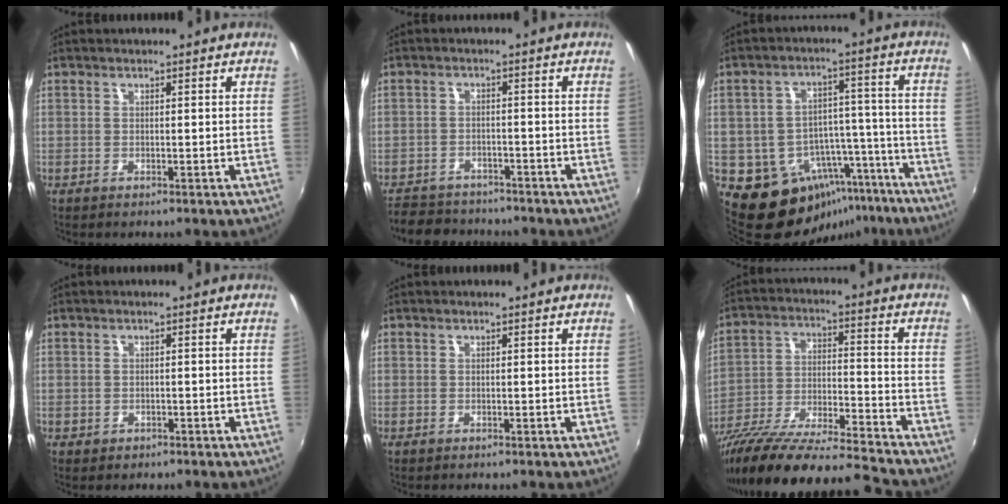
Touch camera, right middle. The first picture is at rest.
{"total": 9.0, "force": [-7.9, 3.8, 2.1], "torque": [-0.066, 0.004, -0.123]}
{"total": 14.3, "force": [-10.1, 9.4, 3.9], "torque": [-0.068, 0.046, -0.119]}
{"total": 1.2, "force": [-0.5, 1.1, 0.4], "torque": [-0.008, -0.002, -0.004]}
{"total": 0.0}
{"total": 22.6, "force": [-19.1, 2.1, 11.8], "torque": [-0.207, -0.042, -0.314]}